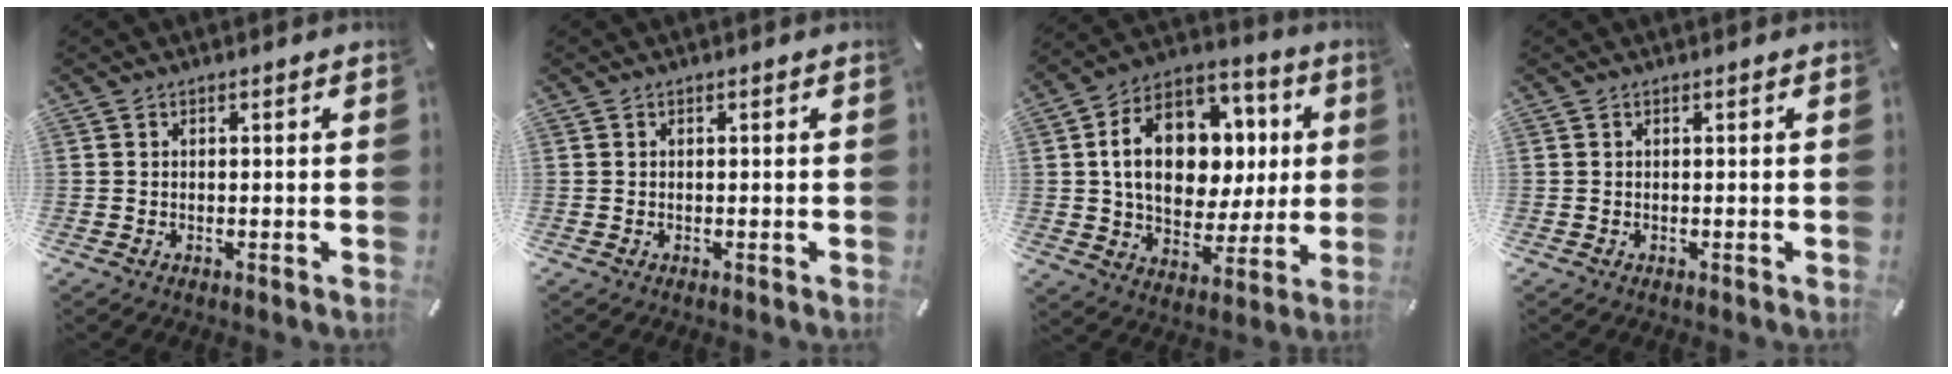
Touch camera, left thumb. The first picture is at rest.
{"total": 0.0}
{"total": 18.4, "force": [3.1, 13.9, 11.7], "torque": [-0.198, -0.004, 0.060]}
{"total": 0.0}